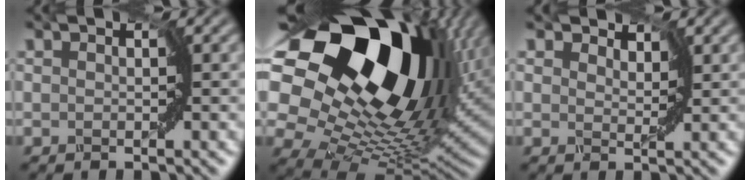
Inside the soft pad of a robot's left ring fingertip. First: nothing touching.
{"total": 20.1, "force": [6.8, 12.5, 14.2], "torque": [-0.285, 0.004, 0.138]}
{"total": 2.6, "force": [2.2, 1.2, 0.9], "torque": [-0.025, 0.003, 0.020]}